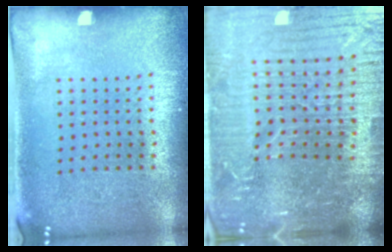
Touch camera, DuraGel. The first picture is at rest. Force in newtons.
{"total": 6.9, "press": 6.0, "slide": 3.5}